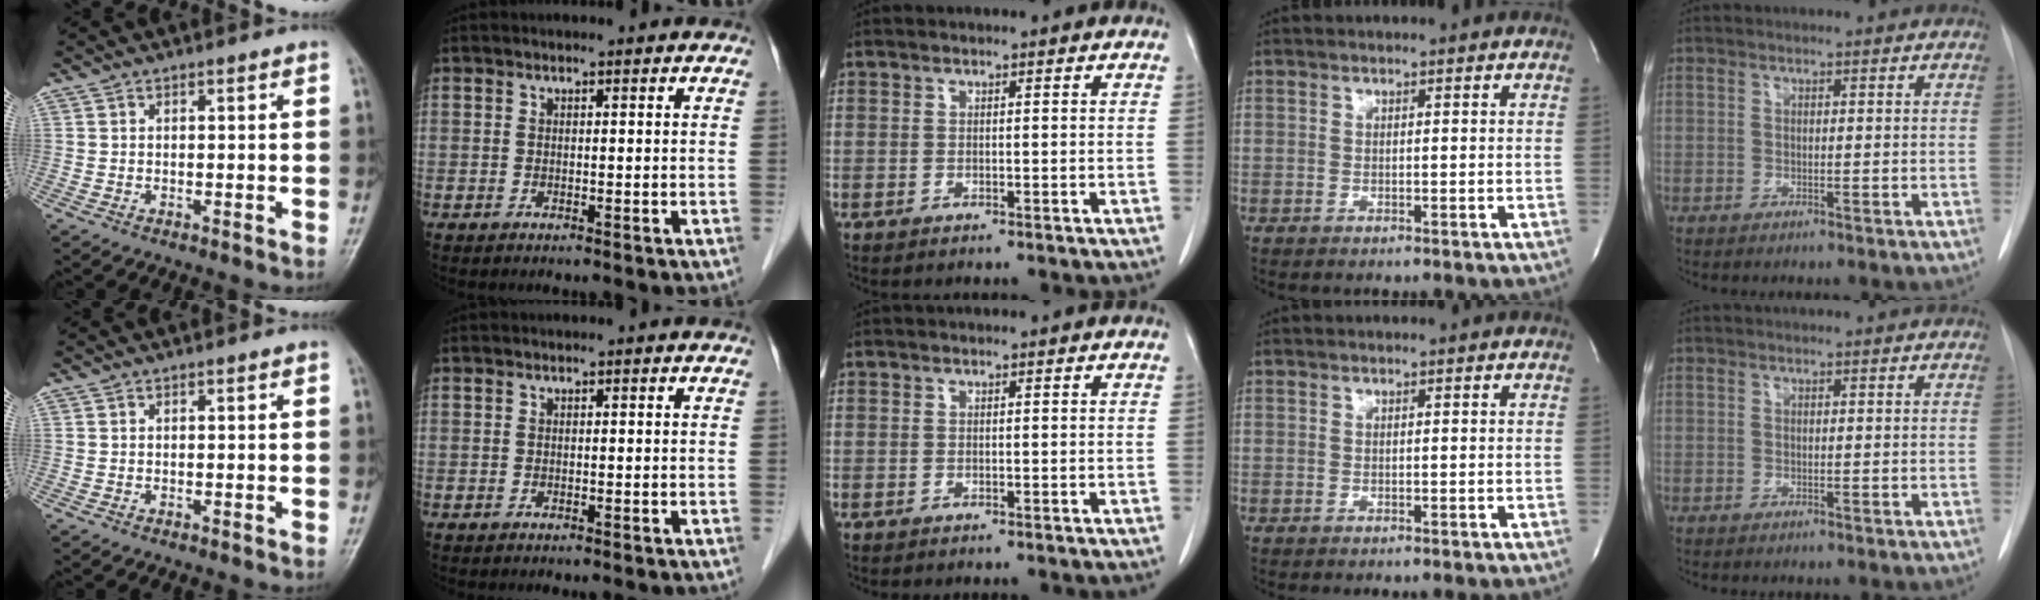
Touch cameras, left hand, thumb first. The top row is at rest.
{}